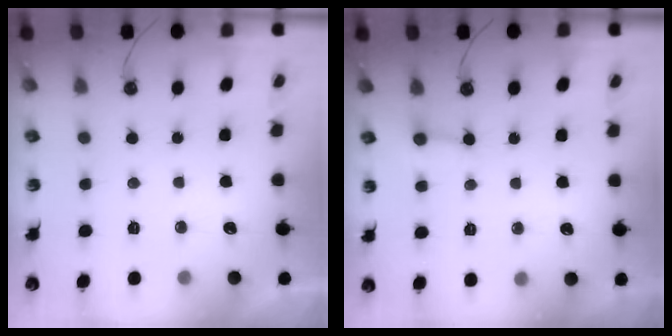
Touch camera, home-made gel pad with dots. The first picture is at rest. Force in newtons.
{"total": 2.0, "press": 2.0, "slide": 0.0}